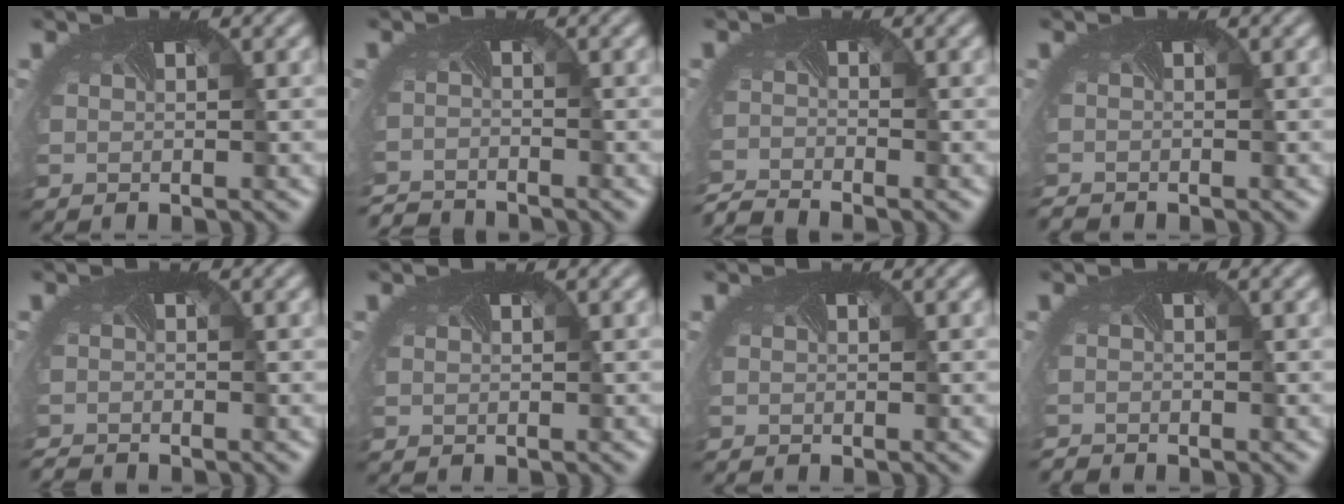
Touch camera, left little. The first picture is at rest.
{"total": 3.1, "force": [-3.1, -0.2, -0.3], "torque": [-0.006, -0.022, -0.061]}
{"total": 3.2, "force": [-3.2, -0.2, 0.1], "torque": [-0.011, -0.025, -0.070]}
{"total": 1.1, "force": [-1.1, -0.3, -0.3], "torque": [-0.006, -0.011, -0.023]}
{"total": 2.0, "force": [-1.9, -0.4, -0.3], "torque": [-0.006, -0.017, -0.038]}
{"total": 0.0}
{"total": 0.6, "force": [-0.4, -0.3, -0.1], "torque": [0.001, -0.005, -0.007]}
{"total": 1.6, "force": [-1.4, -0.5, -0.5], "torque": [-0.001, -0.014, -0.029]}